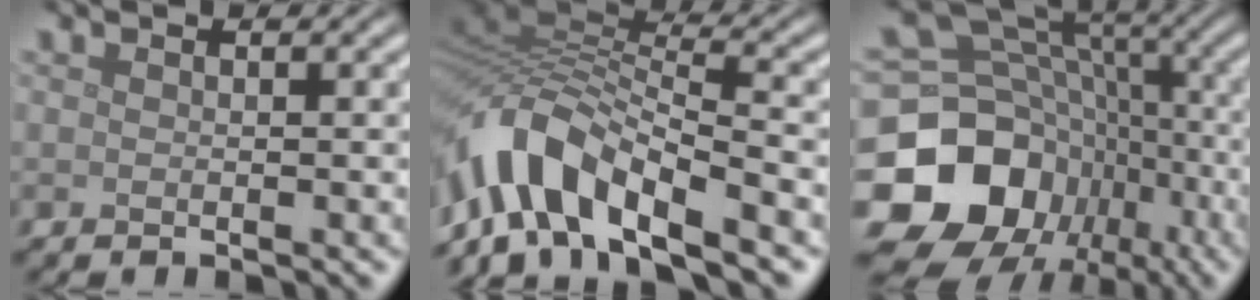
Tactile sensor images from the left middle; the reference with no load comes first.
{"total": 10.6, "force": [-5.6, 4.5, 7.8], "torque": [-0.143, 0.006, -0.109]}
{"total": 17.7, "force": [-6.5, 14.6, 7.4], "torque": [-0.163, 0.001, -0.113]}